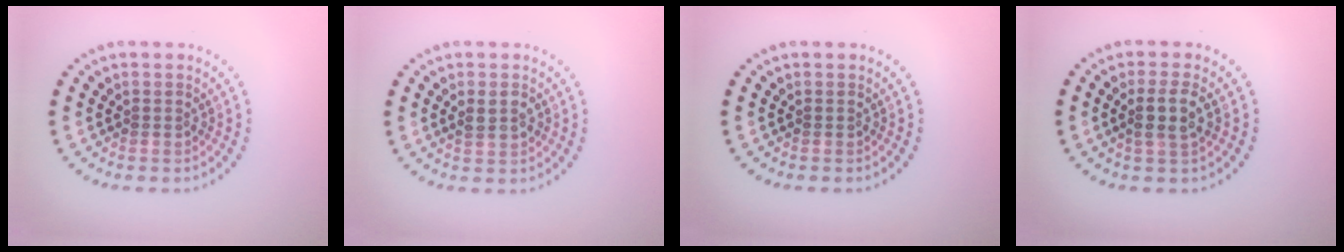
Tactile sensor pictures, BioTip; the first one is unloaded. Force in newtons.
{"total": 1.7, "press": 1.7, "slide": 0.1}
{"total": 0.0}
{"total": 2.5, "press": 2.3, "slide": 0.9}